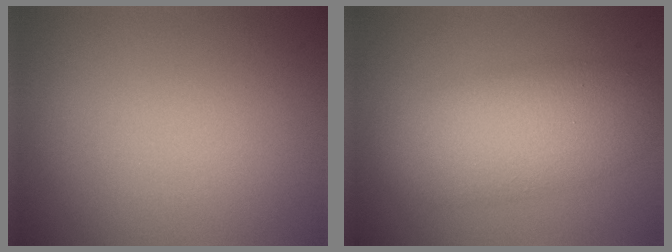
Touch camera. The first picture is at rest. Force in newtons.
{"total": 5.7, "press": 5.7, "slide": 0.2}